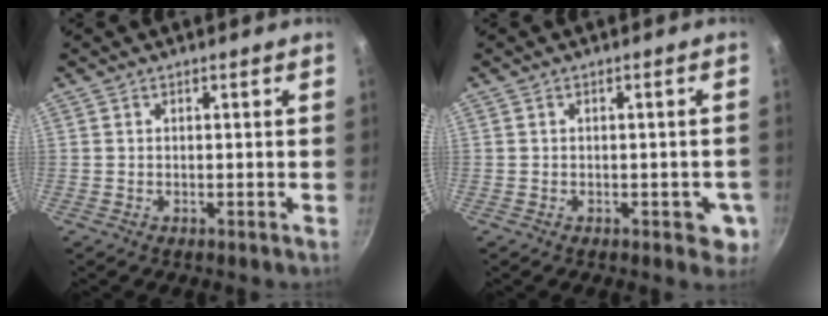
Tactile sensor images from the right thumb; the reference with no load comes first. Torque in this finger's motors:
{"motor_torque": [0.55, 0.81, -0.17, 0.04, 0.07]}